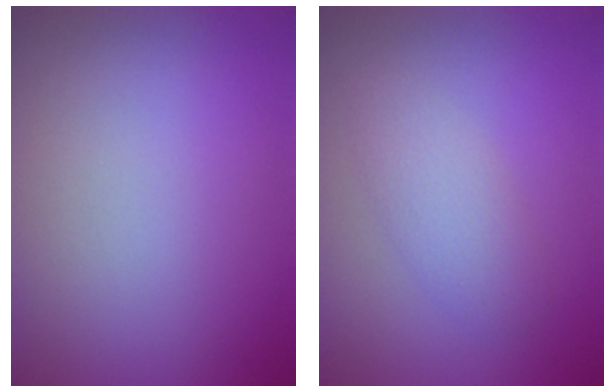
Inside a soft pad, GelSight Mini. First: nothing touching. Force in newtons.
{"total": 2.5, "press": 2.5, "slide": 0.1}